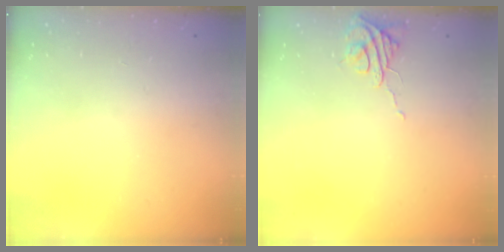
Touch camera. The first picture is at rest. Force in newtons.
{"total": 5.5, "press": 5.5, "slide": 0.3}